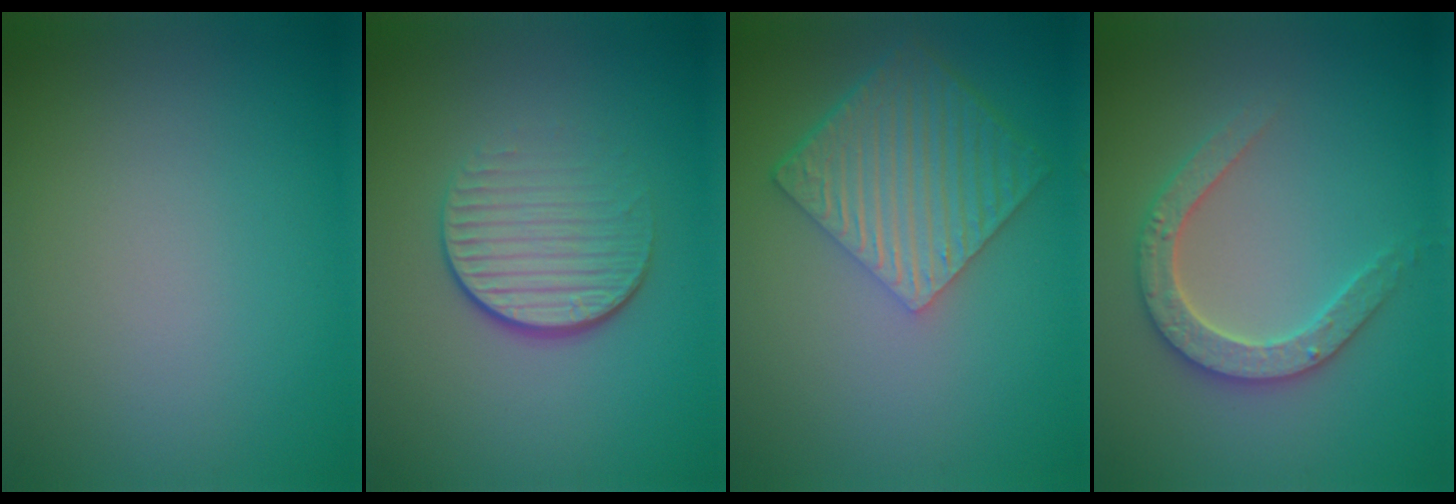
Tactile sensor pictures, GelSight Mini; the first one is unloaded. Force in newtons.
{"total": 4.2, "press": 2.6, "slide": 3.3}
{"total": 6.2, "press": 4.5, "slide": 4.3}
{"total": 3.8, "press": 3.7, "slide": 0.8}